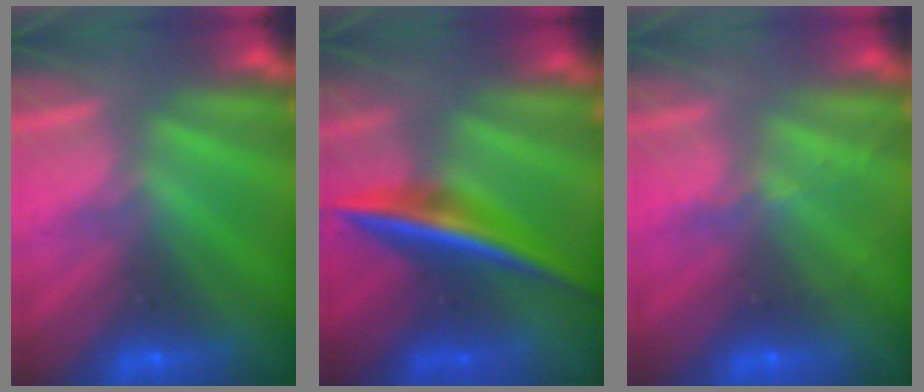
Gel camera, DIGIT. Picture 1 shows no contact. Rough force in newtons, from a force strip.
{"total": 6.9}
{"total": 1.9}